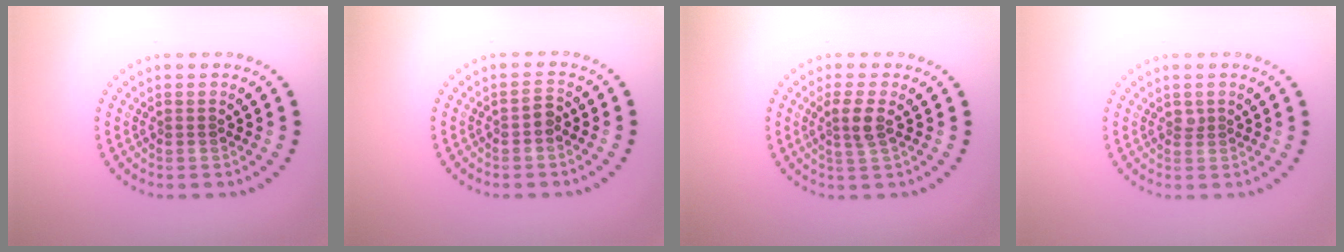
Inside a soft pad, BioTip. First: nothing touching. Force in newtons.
{"total": 1.0, "press": 1.0, "slide": 0.3}
{"total": 2.2, "press": 1.9, "slide": 1.0}
{"total": 0.8, "press": 0.5, "slide": 0.5}